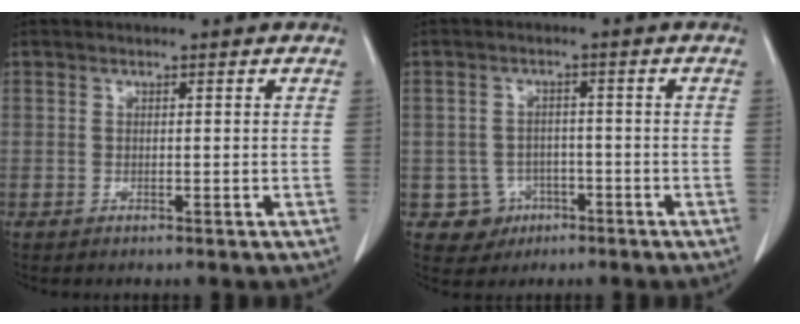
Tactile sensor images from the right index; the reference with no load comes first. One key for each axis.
{"total": 4.5, "fx": -1.7, "fy": 4.2, "fz": 0.2, "tx": 0.003, "ty": 0.014, "tz": -0.016}